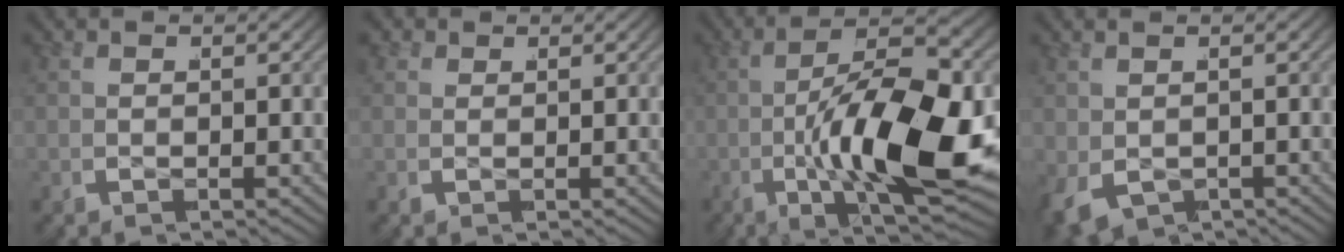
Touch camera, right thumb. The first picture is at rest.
{"total": 1.3, "force": [1.0, 0.8, 0.2], "torque": [-0.004, -0.005, 0.017]}
{"total": 15.9, "force": [-2.9, 6.4, 14.2], "torque": [-0.258, -0.037, -0.028]}
{"total": 2.7, "force": [-1.2, 2.2, 0.9], "torque": [-0.031, -0.014, -0.009]}